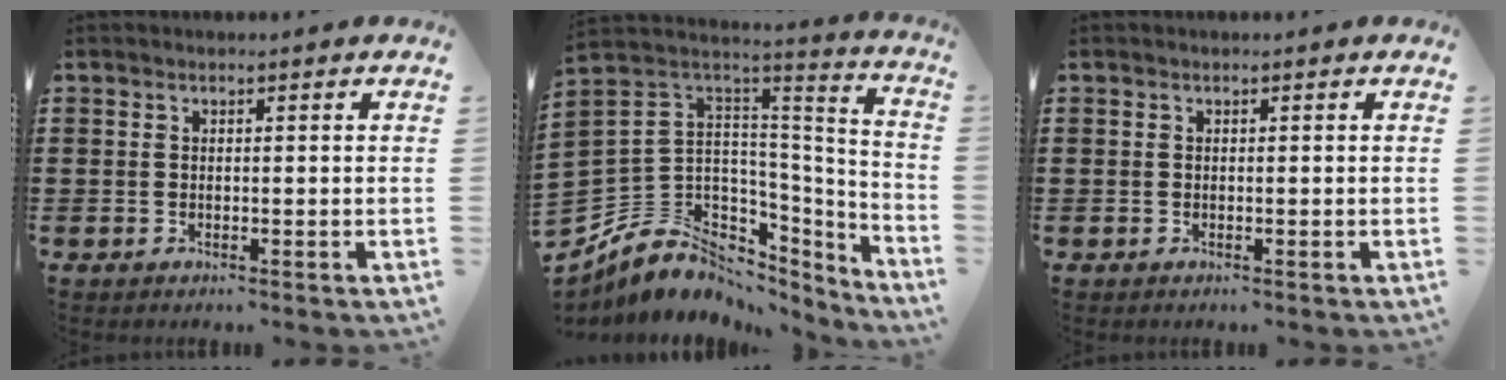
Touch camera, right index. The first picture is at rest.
{"total": 8.2, "force": [-2.2, 7.5, 2.7], "torque": [-0.096, -0.026, -0.033]}
{"total": 0.0}